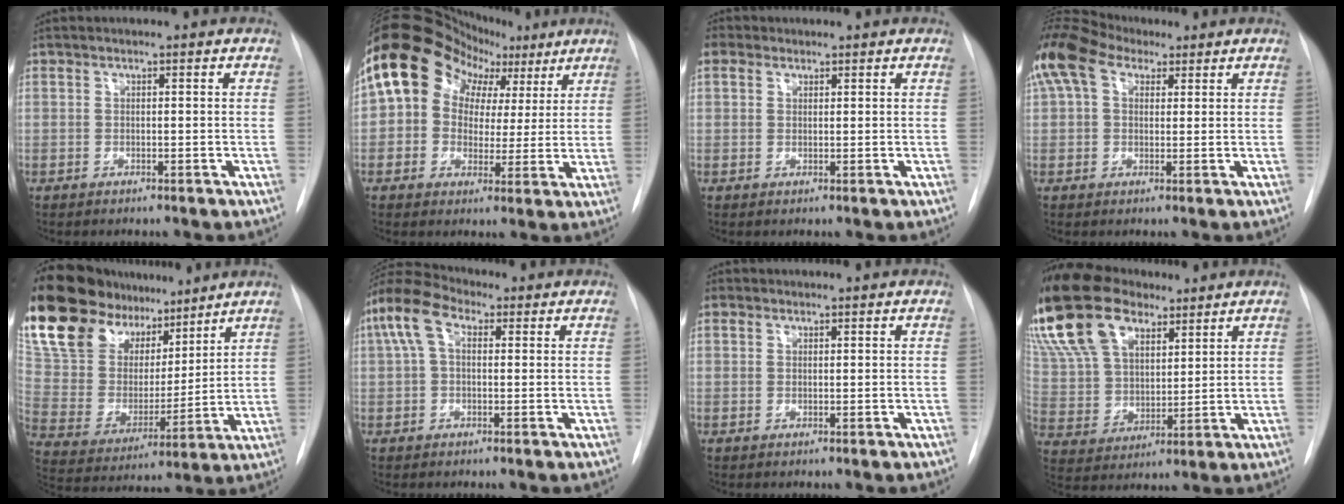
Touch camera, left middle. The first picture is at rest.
{"total": 15.2, "force": [6.2, 12.1, 6.7], "torque": [-0.094, 0.072, 0.096]}
{"total": 2.2, "force": [1.3, 1.7, 0.4], "torque": [-0.007, 0.011, 0.022]}
{"total": 14.9, "force": [8.0, 9.4, 8.3], "torque": [-0.215, 0.073, 0.146]}
{"total": 20.6, "force": [15.4, 9.4, 10.0], "torque": [-0.201, 0.036, 0.284]}
{"total": 7.1, "force": [2.2, 3.8, 5.6], "torque": [-0.134, 0.044, 0.037]}
{"total": 0.9, "force": [0.6, 0.7, -0.1], "torque": [0.004, 0.006, 0.008]}
{"total": 25.9, "force": [17.6, 14.1, 12.8], "torque": [-0.339, 0.062, 0.324]}